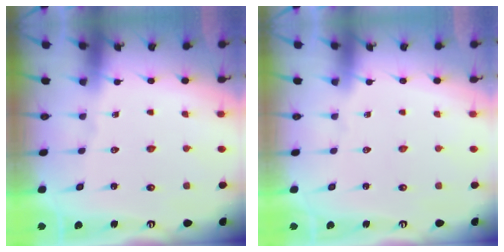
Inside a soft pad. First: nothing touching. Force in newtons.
{"total": 0.0}